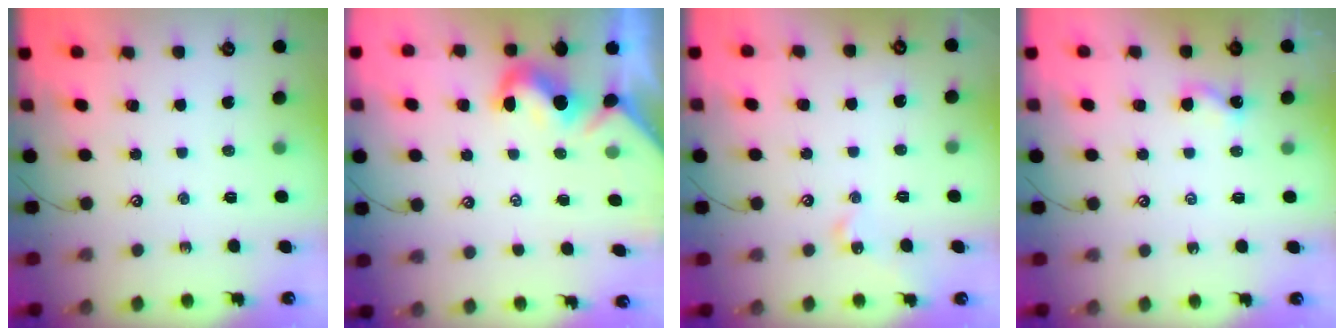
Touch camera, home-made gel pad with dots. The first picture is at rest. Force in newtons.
{"total": 1.9, "press": 1.8, "slide": 0.6}
{"total": 2.0, "press": 1.9, "slide": 0.3}
{"total": 1.7, "press": 1.6, "slide": 0.3}